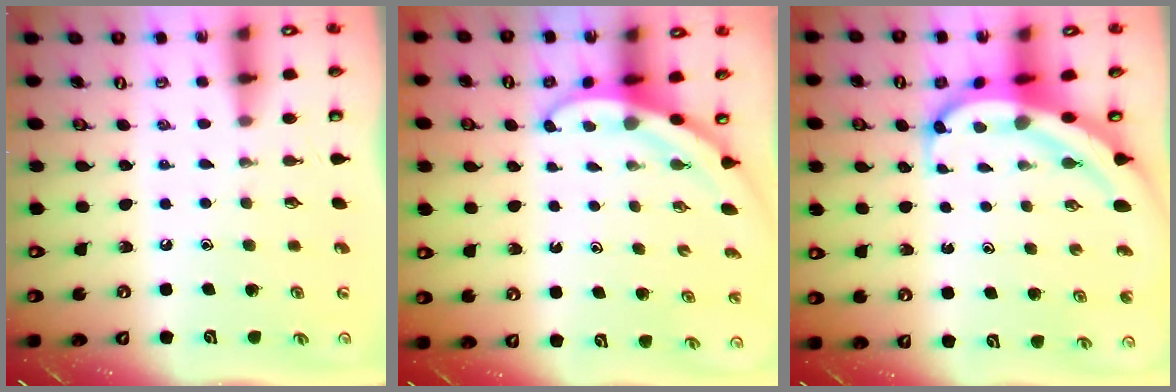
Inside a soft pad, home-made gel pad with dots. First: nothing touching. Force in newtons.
{"total": 3.2, "press": 3.2, "slide": 0.1}
{"total": 8.9, "press": 8.8, "slide": 0.9}